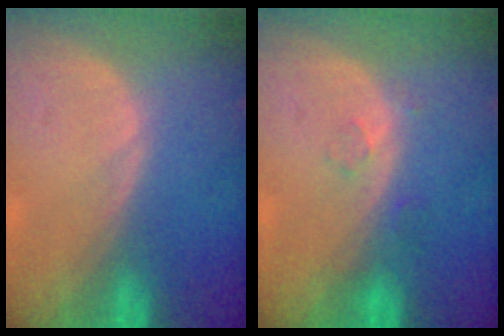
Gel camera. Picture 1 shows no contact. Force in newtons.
{"total": 1.7, "press": 1.7, "slide": 0.2}